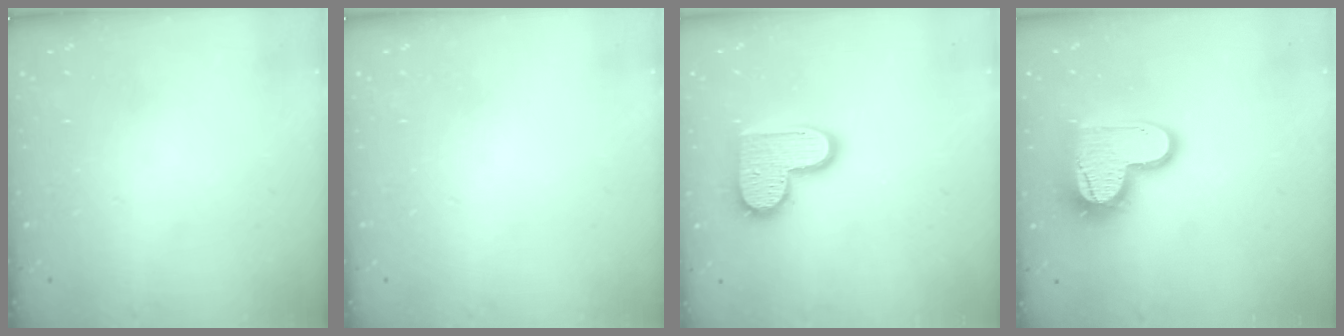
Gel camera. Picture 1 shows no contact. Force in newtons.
{"total": 0.0}
{"total": 14.2, "press": 14.2, "slide": 1.1}
{"total": 15.2, "press": 15.1, "slide": 1.4}